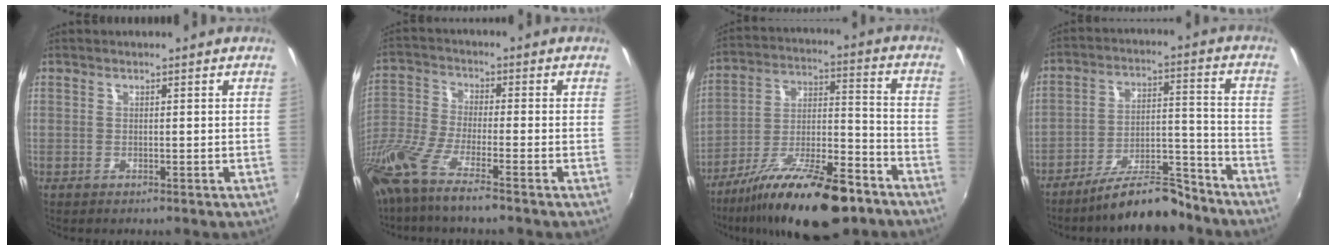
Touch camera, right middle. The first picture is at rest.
{"total": 12.3, "force": [-8.9, 1.3, 8.4], "torque": [-0.189, -0.036, -0.172]}
{"total": 21.2, "force": [-14.4, 6.0, 14.3], "torque": [-0.255, -0.021, -0.232]}
{"total": 12.5, "force": [-10.8, 3.0, 5.5], "torque": [-0.101, 0.027, -0.161]}